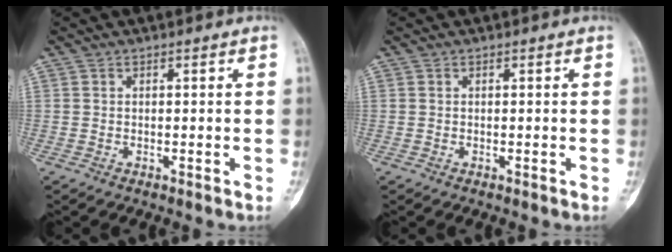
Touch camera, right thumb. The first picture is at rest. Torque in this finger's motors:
{"motor_torque": [0.01, -0.01, 0.07, -0.01, 0.03]}